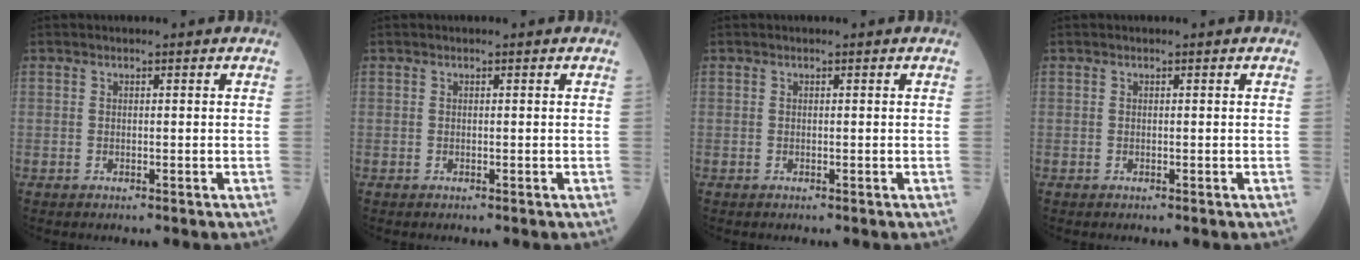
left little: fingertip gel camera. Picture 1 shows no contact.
{"total": 0.0}
{"total": 0.0}
{"total": 0.0}